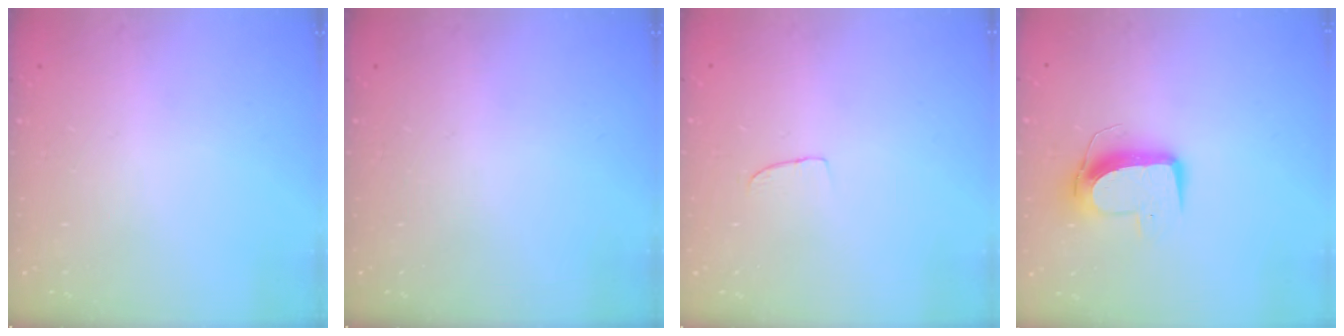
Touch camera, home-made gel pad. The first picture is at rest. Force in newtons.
{"total": 0.0}
{"total": 2.5, "press": 2.5, "slide": 0.1}
{"total": 10.0, "press": 10.0, "slide": 0.3}